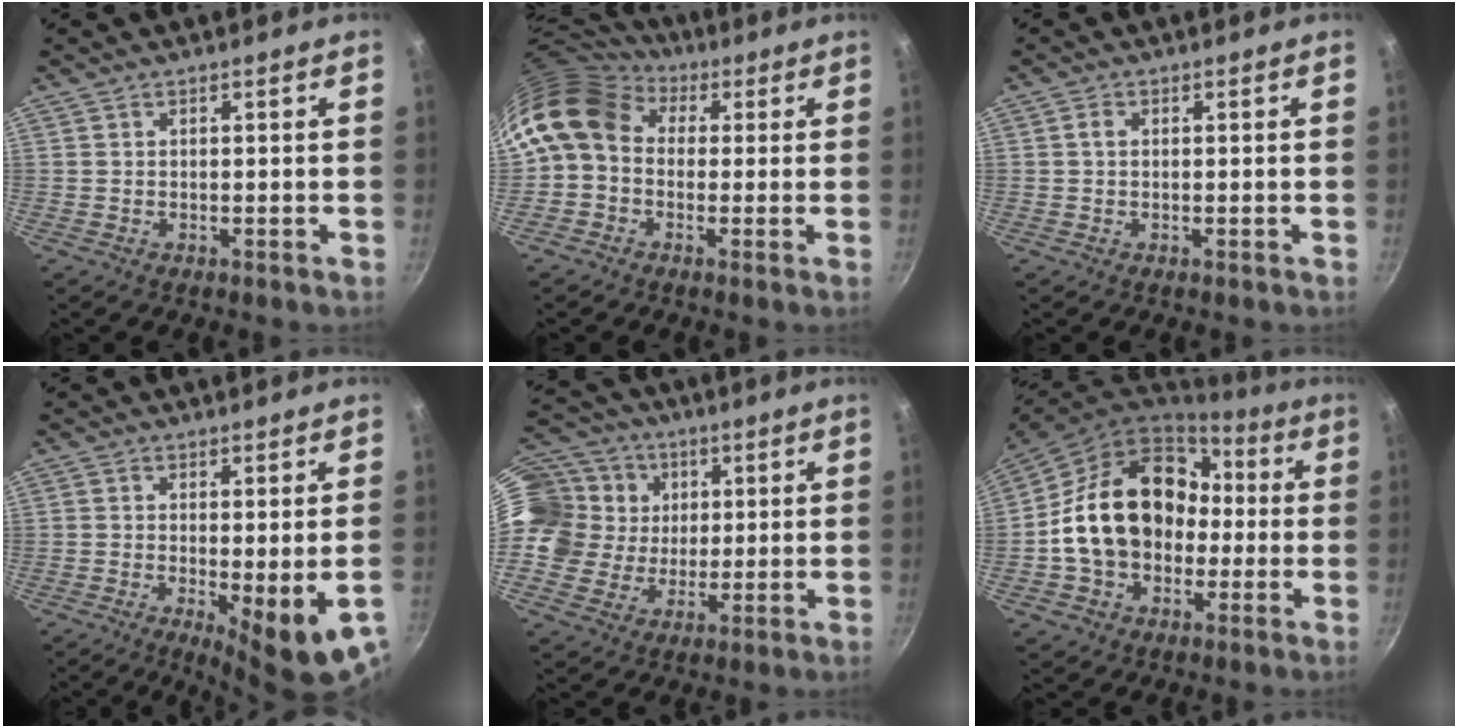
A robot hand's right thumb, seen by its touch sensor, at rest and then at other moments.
{"total": 11.9, "force": [2.3, 9.4, 6.9], "torque": [-0.113, 0.018, 0.017]}
{"total": 1.4, "force": [0.3, 1.0, 1.0], "torque": [-0.019, 0.004, 0.003]}
{"total": 9.5, "force": [-2.4, 1.9, 9.0], "torque": [-0.124, -0.020, -0.024]}
{"total": 19.8, "force": [4.1, 17.2, 8.9], "torque": [-0.185, 0.017, 0.072]}
{"total": 21.4, "force": [-0.2, 16.5, 13.6], "torque": [-0.219, 0.059, 0.002]}